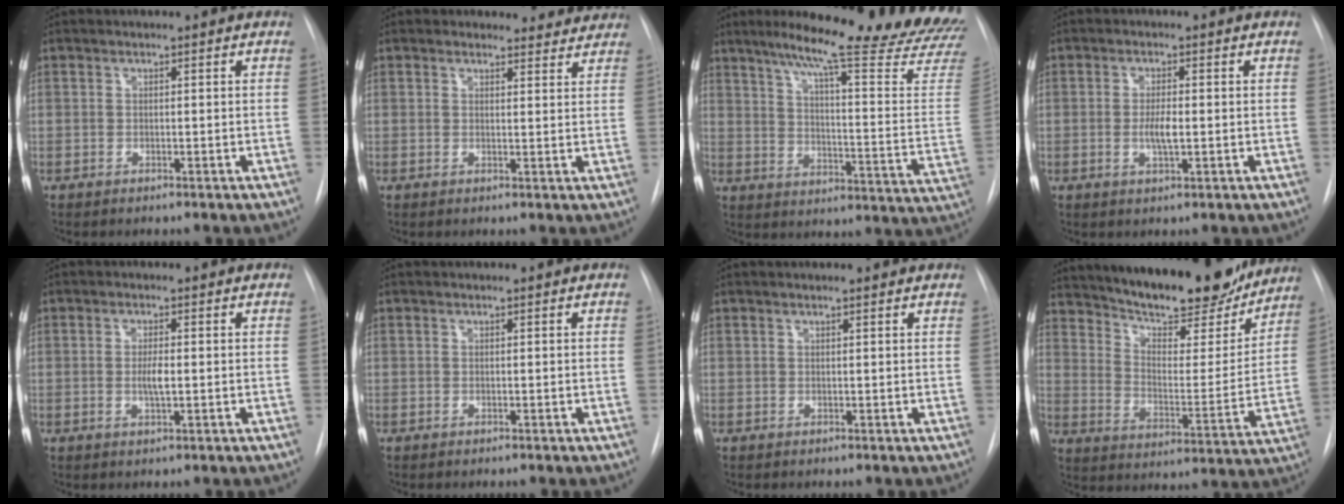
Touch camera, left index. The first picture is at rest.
{"total": 4.1, "force": [3.6, 1.7, -0.5], "torque": [0.022, -0.012, 0.022]}
{"total": 27.2, "force": [23.5, 0.7, 13.6], "torque": [-0.184, -0.102, 0.287]}
{"total": 3.3, "force": [-1.2, 0.6, 3.0], "torque": [-0.059, -0.009, -0.017]}
{"total": 2.7, "force": [-1.0, 0.5, 2.5], "torque": [-0.048, -0.008, -0.014]}
{"total": 0.0}
{"total": 0.6, "force": [0.5, 0.0, 0.4], "torque": [-0.012, 0.005, 0.006]}
{"total": 22.8, "force": [19.8, 5.1, 10.0], "torque": [-0.161, -0.030, 0.278]}